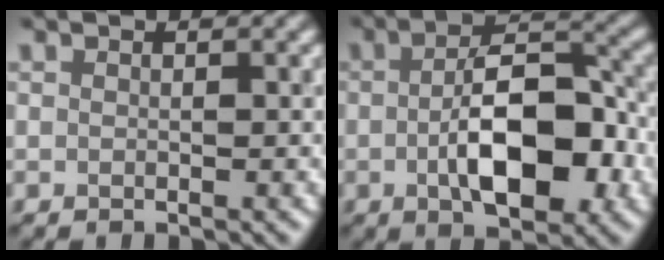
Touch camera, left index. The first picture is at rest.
{"total": 9.1, "force": [-1.8, 4.3, 7.8], "torque": [-0.125, 0.004, -0.030]}